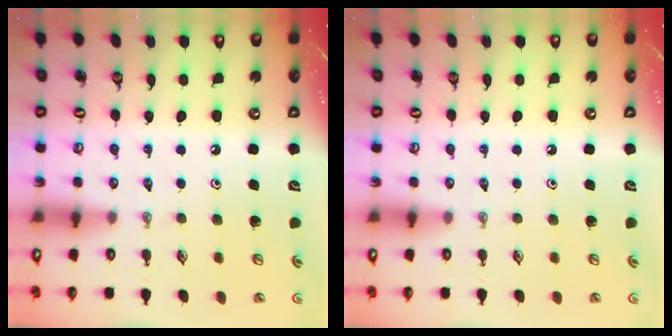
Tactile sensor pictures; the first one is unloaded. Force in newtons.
{"total": 0.0}